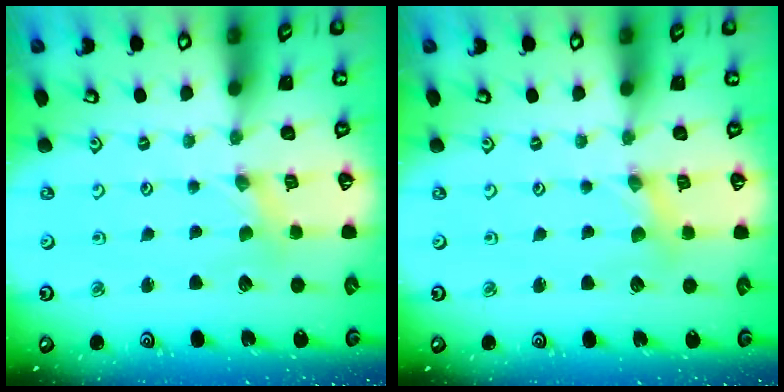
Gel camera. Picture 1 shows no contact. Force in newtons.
{"total": 1.5, "press": 1.5, "slide": 0.0}